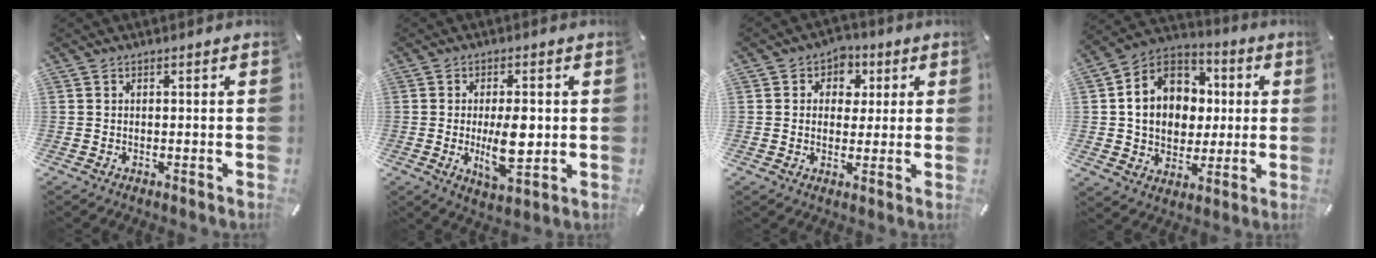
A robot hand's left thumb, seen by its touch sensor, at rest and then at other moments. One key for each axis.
{"total": 9.7, "fx": -0.1, "fy": 4.2, "fz": 8.8, "tx": -0.160, "ty": -0.019, "tz": -0.007}
{"total": 6.1, "fx": 1.0, "fy": 5.5, "fz": 2.6, "tx": -0.034, "ty": 0.002, "tz": 0.011}
{"total": 14.0, "fx": 1.3, "fy": 12.4, "fz": 6.4, "tx": -0.121, "ty": -0.003, "tz": 0.026}